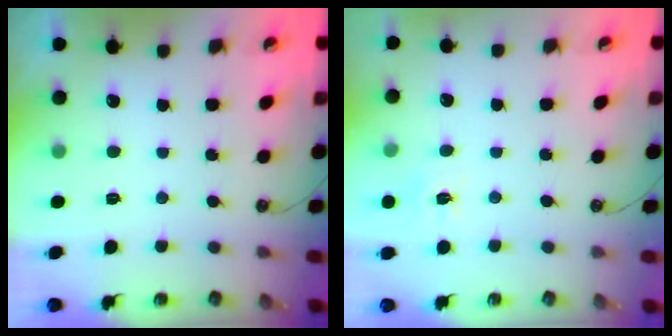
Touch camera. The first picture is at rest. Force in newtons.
{"total": 5.5, "press": 5.5, "slide": 0.6}